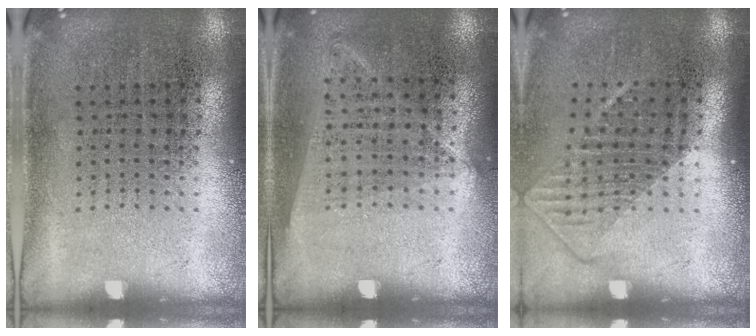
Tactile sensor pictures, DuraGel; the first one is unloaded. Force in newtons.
{"total": 1.0, "press": 0.9, "slide": 0.5}
{"total": 1.3, "press": 1.1, "slide": 0.8}